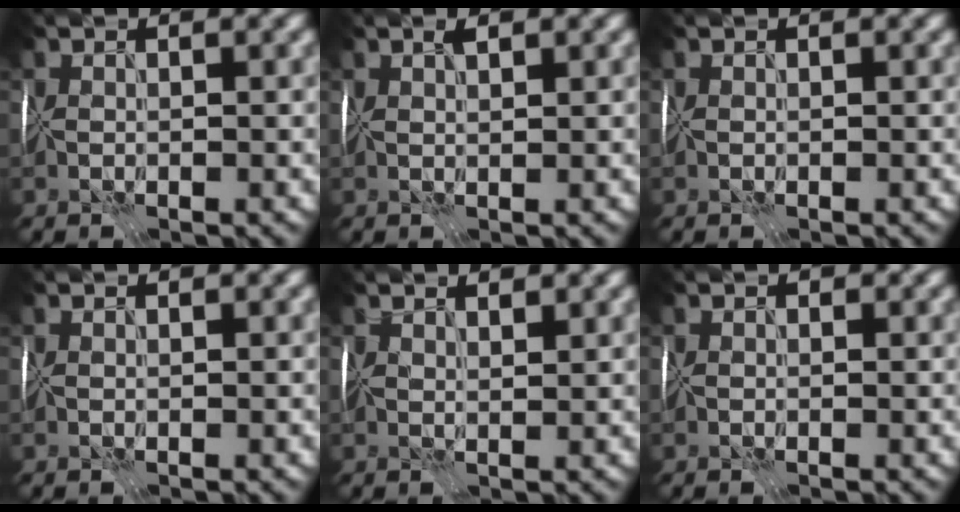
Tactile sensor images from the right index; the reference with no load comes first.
{"total": 1.3, "force": [0.9, 0.2, 0.9], "torque": [-0.017, 0.004, 0.014]}
{"total": 0.0}
{"total": 0.6, "force": [0.5, 0.1, 0.2], "torque": [-0.003, 0.006, 0.008]}
{"total": 2.3, "force": [1.7, 0.7, 1.4], "torque": [-0.023, 0.007, 0.021]}
{"total": 0.8, "force": [0.3, 0.6, 0.2], "torque": [0.003, 0.002, 0.001]}